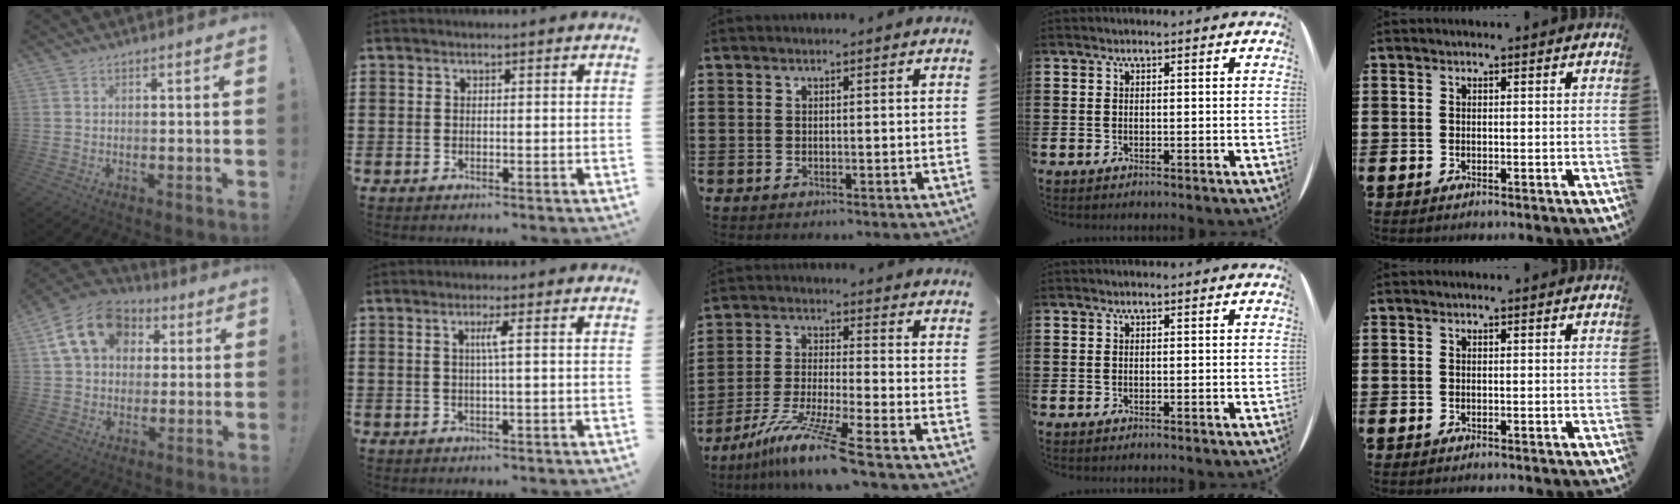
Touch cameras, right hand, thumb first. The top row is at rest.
{"thumb": {"total": 16.9, "force": [5.9, 12.8, 9.4], "torque": [-0.136, -0.007, 0.113]}, "index": {"total": 2.4, "force": [0.4, -0.3, 2.3], "torque": [-0.046, -0.002, 0.002]}, "middle": {"total": 9.7, "force": [-7.4, -0.4, 6.3], "torque": [-0.130, -0.012, -0.149]}}